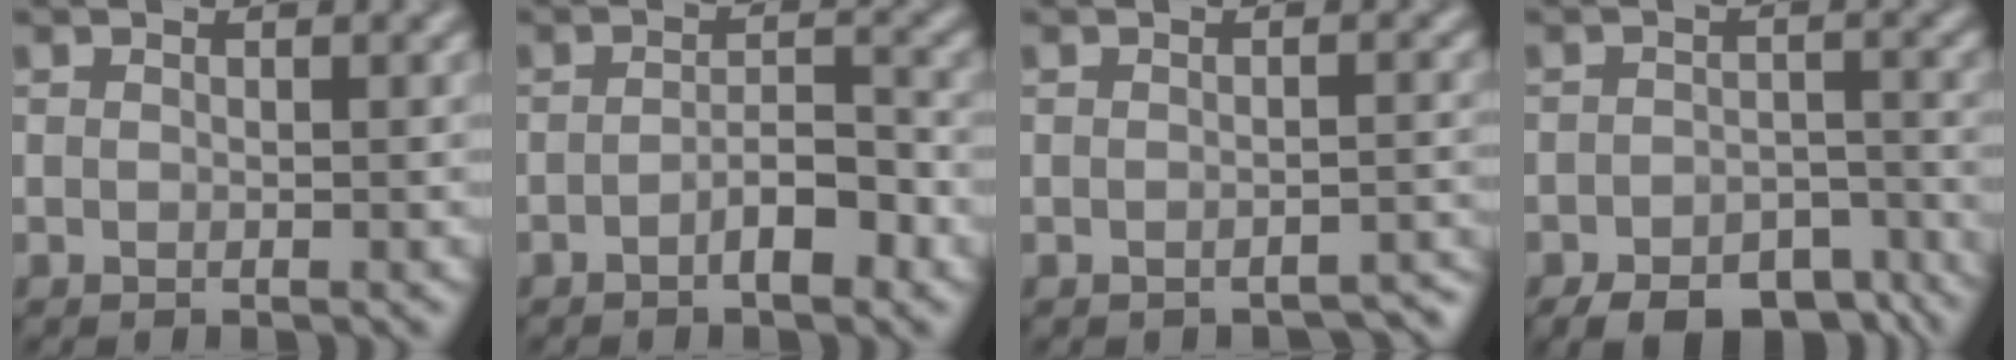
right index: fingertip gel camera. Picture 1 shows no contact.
{"total": 3.0, "force": [-1.5, 0.8, 2.4], "torque": [-0.042, 0.010, -0.025]}
{"total": 1.7, "force": [-1.6, 0.4, 0.3], "torque": [-0.001, 0.003, -0.014]}
{"total": 8.0, "force": [-6.2, 3.6, 3.5], "torque": [-0.046, -0.016, -0.084]}